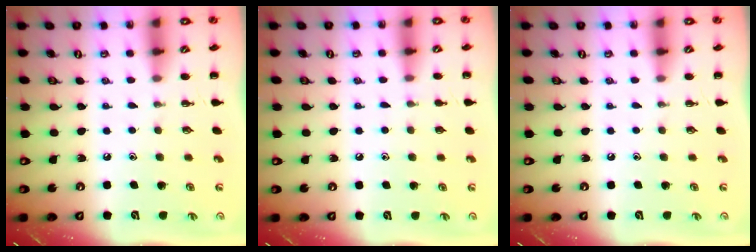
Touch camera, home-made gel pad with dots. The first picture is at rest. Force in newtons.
{"total": 2.6, "press": 2.4, "slide": 1.0}
{"total": 0.0}